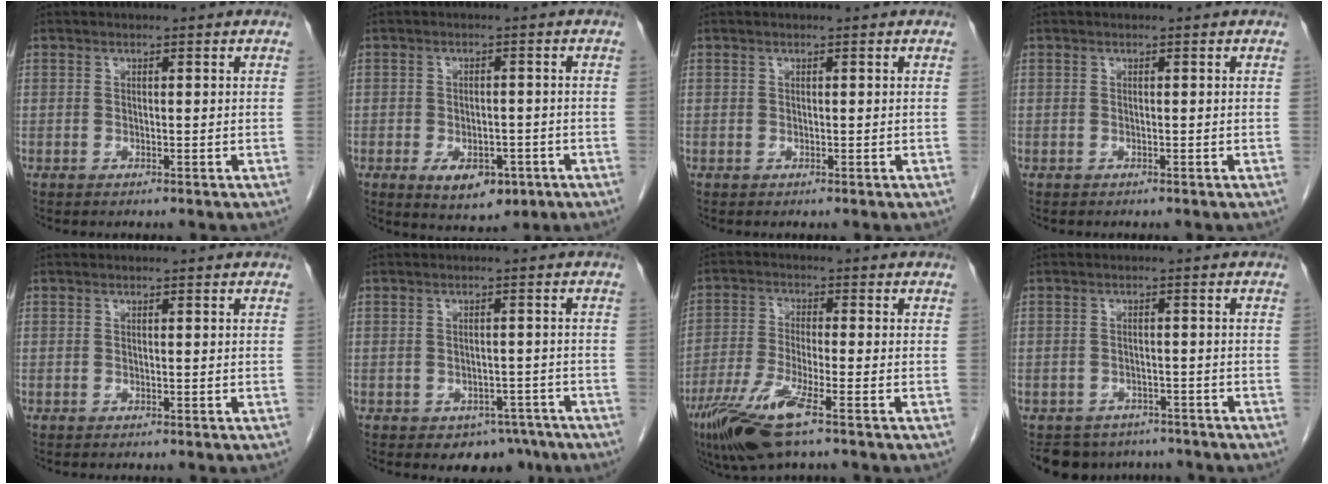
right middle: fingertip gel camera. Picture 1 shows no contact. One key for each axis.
{"total": 6.8, "fx": -3.3, "fy": 3.8, "fz": 4.6, "tx": -0.063, "ty": -0.002, "tz": -0.038}
{"total": 0.0}
{"total": 0.0}
{"total": 0.0}
{"total": 5.1, "fx": -3.6, "fy": 3.2, "fz": 1.6, "tx": -0.003, "ty": 0.009, "tz": -0.044}
{"total": 9.4, "fx": -5.6, "fy": 0.8, "fz": 7.6, "tx": -0.158, "ty": -0.023, "tz": -0.106}
{"total": 8.0, "fx": -6.8, "fy": 4.1, "fz": 0.9, "tx": -0.008, "ty": 0.007, "tz": -0.085}